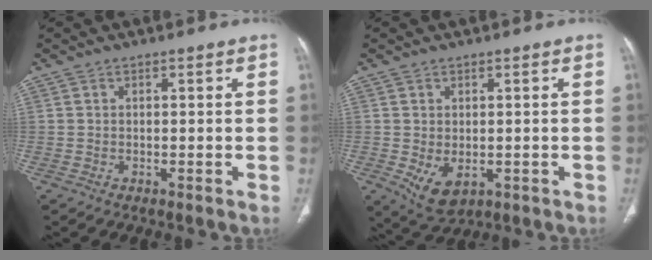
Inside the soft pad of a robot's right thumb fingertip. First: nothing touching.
{"total": 5.2, "force": [-1.1, 3.3, 3.9], "torque": [-0.061, -0.013, -0.003]}